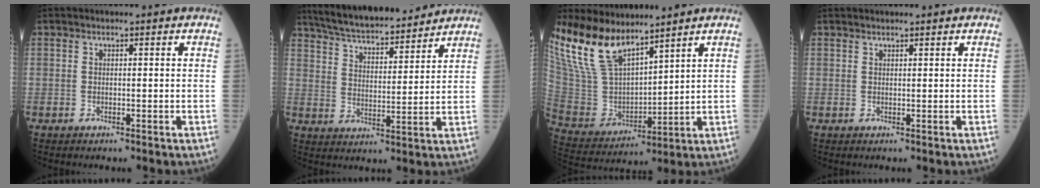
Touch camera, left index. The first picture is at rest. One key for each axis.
{"total": 16.9, "fx": 15.4, "fy": 2.9, "fz": 6.5, "tx": -0.108, "ty": 0.021, "tz": 0.243}
{"total": 15.5, "fx": 12.5, "fy": 4.7, "fz": 7.8, "tx": -0.174, "ty": 0.013, "tz": 0.259}
{"total": 1.7, "fx": 1.6, "fy": 0.2, "fz": 0.6, "tx": -0.004, "ty": 0.020, "tz": 0.026}